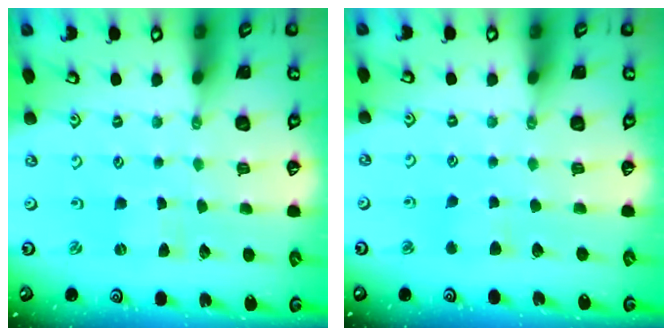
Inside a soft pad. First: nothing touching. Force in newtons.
{"total": 3.5, "press": 3.5, "slide": 0.5}